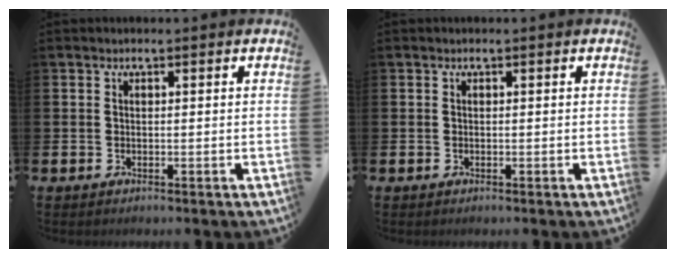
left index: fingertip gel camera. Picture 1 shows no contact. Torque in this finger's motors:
{"motor_torque": [-0.12, 0.00, 0.02, -0.01]}